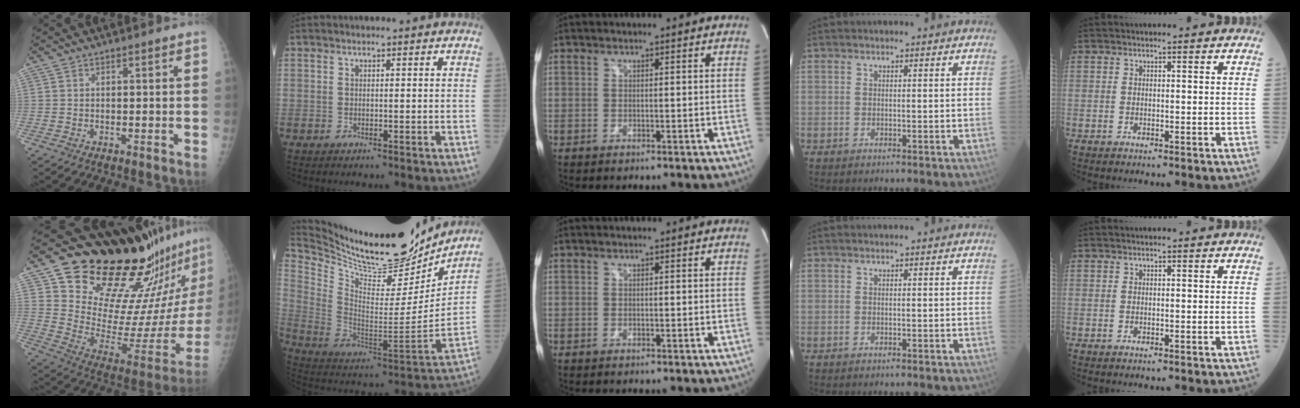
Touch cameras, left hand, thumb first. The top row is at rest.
{"thumb": {"total": 28.1, "force": [22.6, 8.1, 14.6], "torque": [-0.187, -0.169, 0.333]}, "index": {"total": 26.9, "force": [24.0, 5.7, 10.8], "torque": [-0.209, -0.055, 0.370]}}